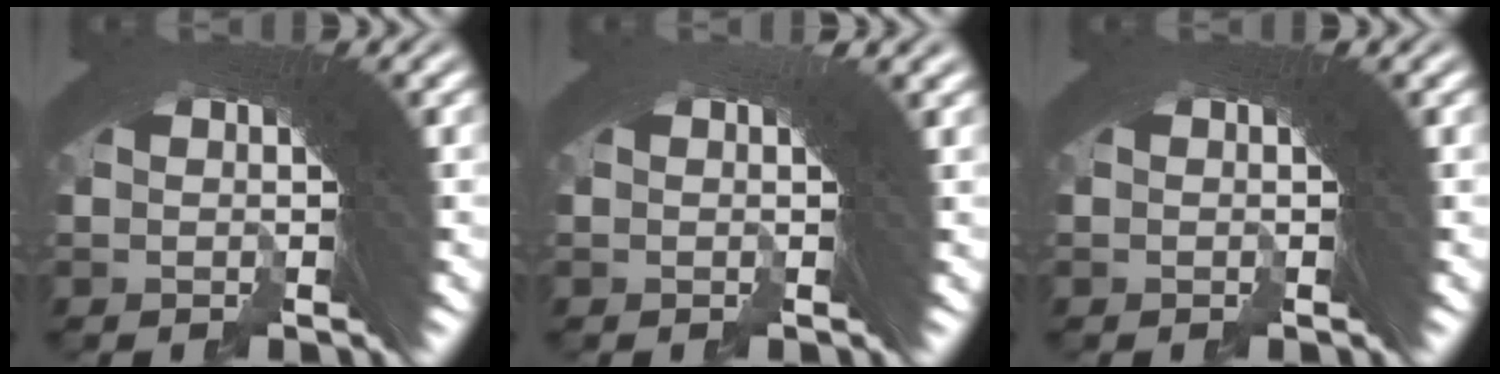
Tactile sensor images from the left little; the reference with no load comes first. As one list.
[{"total": 0.9, "force": [0.6, 0.1, 0.6], "torque": [-0.006, 0.005, 0.005]}, {"total": 0.0}]